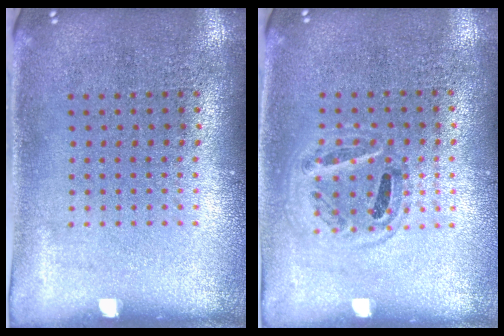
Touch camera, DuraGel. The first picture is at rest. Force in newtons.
{"total": 0.9, "press": 0.9, "slide": 0.3}